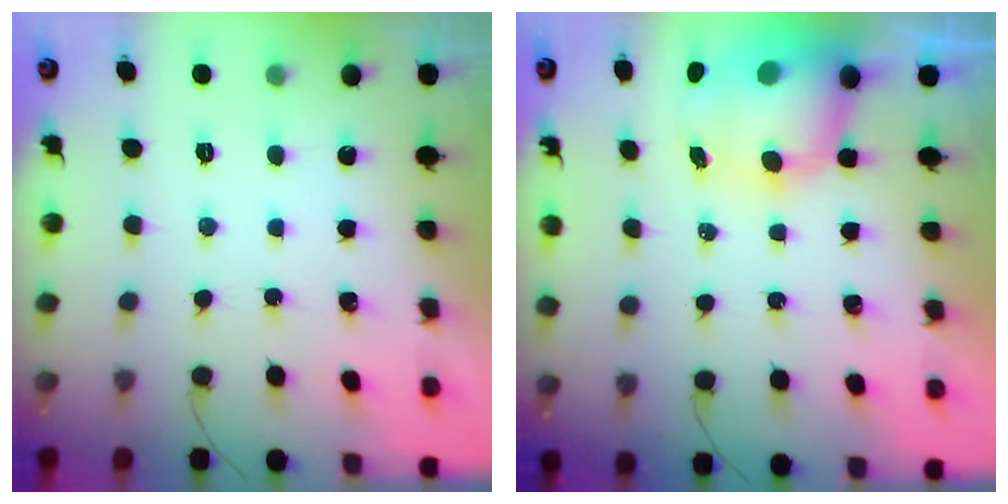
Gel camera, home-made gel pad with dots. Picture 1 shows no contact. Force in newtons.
{"total": 10.4, "press": 10.1, "slide": 2.5}